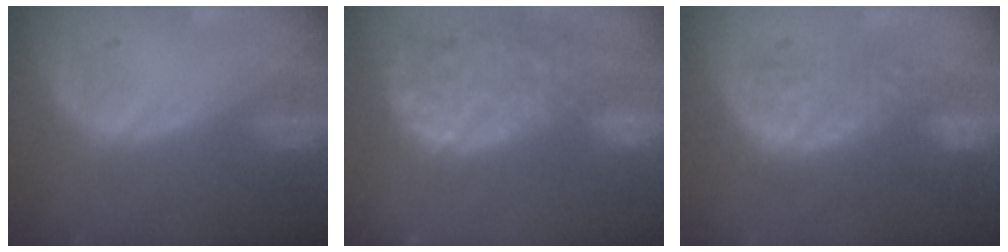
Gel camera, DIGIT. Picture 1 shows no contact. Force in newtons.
{"total": 13.8, "press": 11.6, "slide": 7.5}
{"total": 8.9, "press": 8.8, "slide": 1.5}